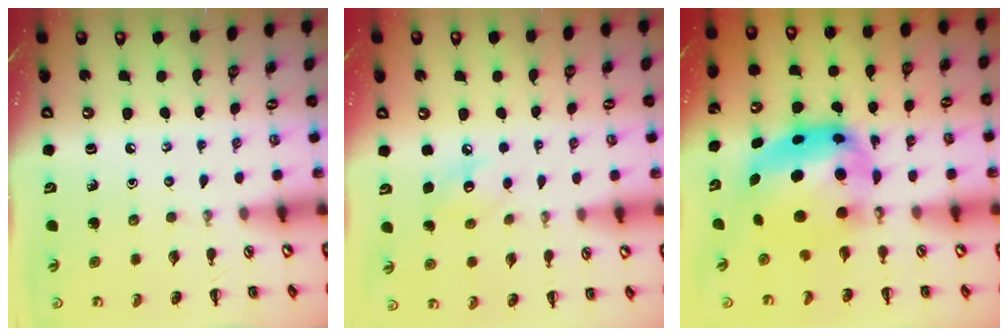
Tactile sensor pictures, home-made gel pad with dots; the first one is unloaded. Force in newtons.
{"total": 6.9, "press": 6.9, "slide": 1.1}
{"total": 8.6, "press": 8.4, "slide": 2.1}